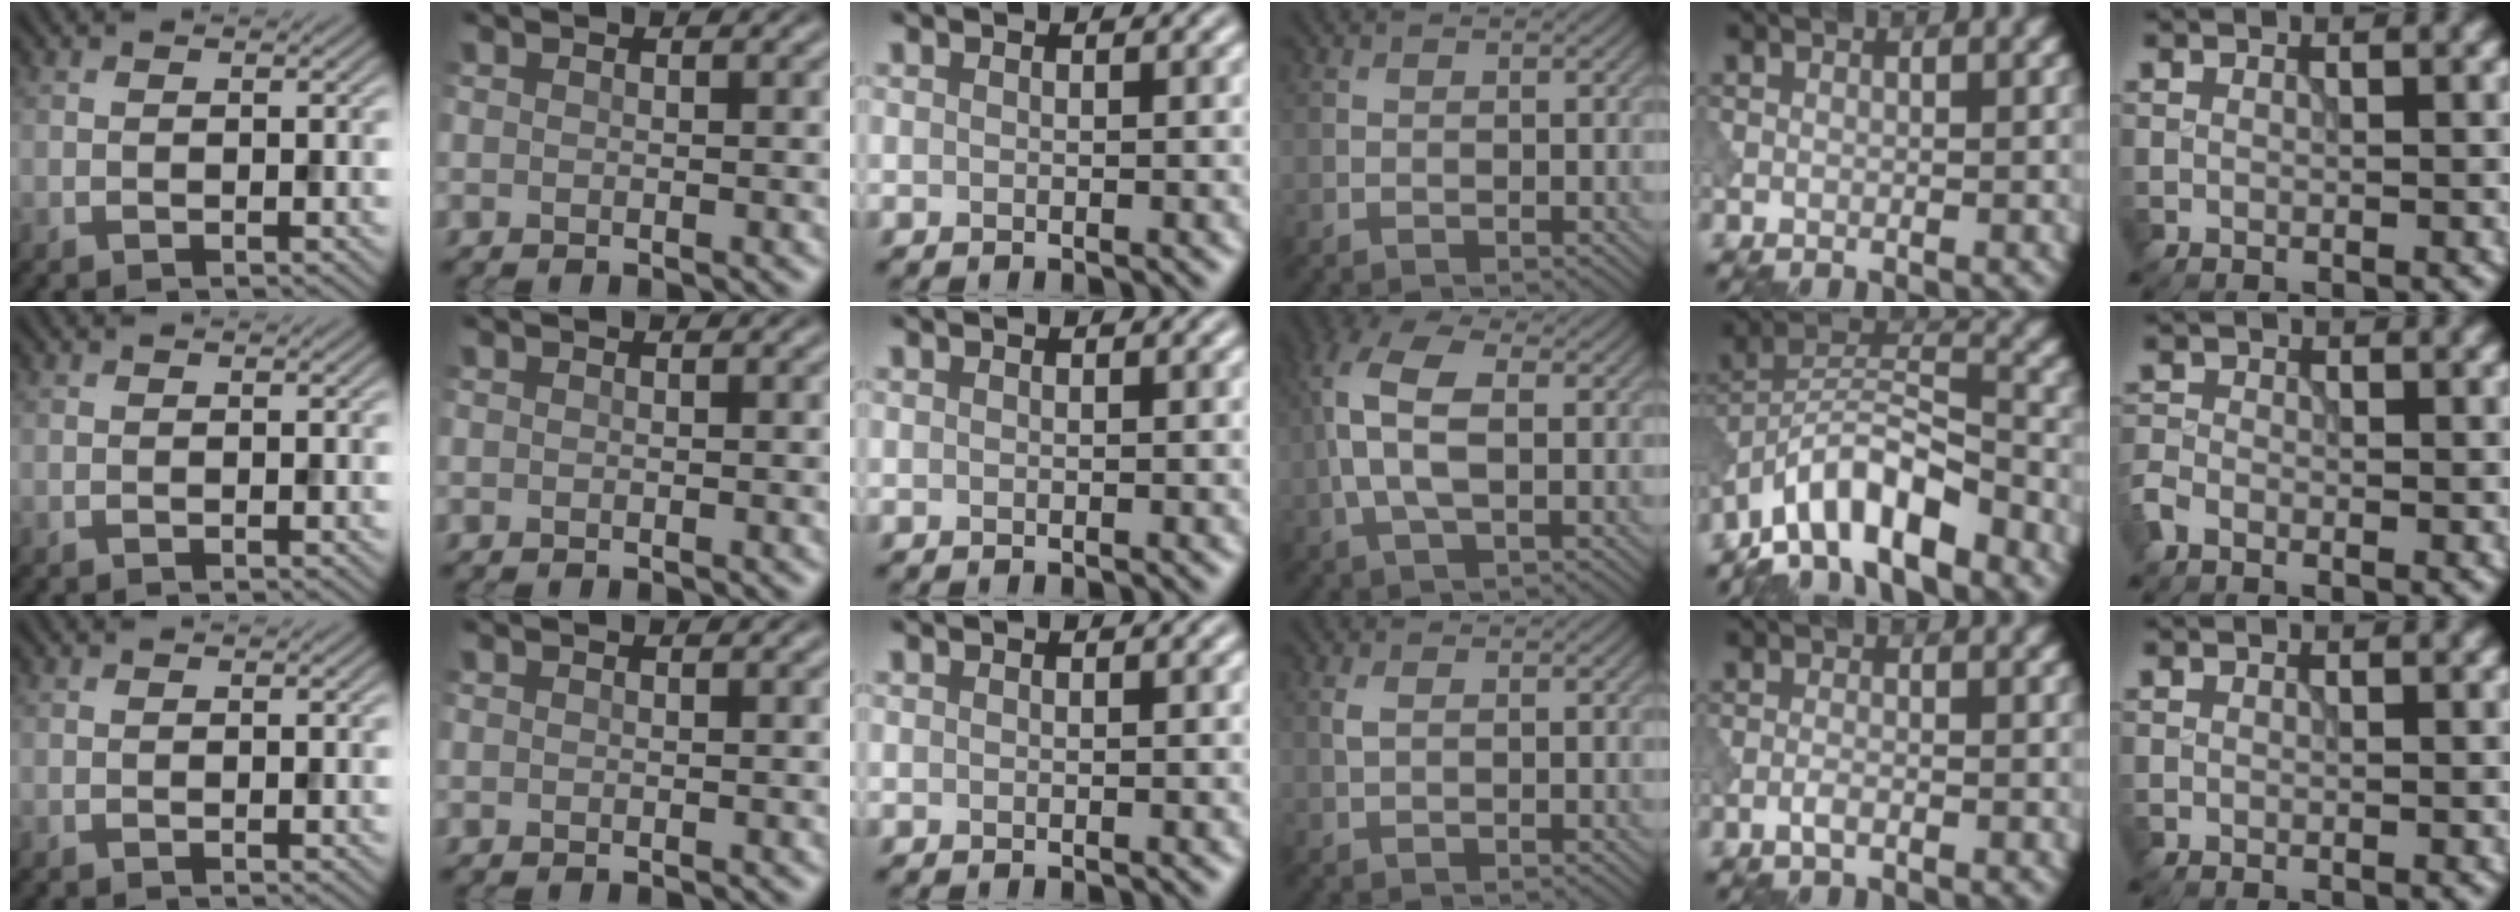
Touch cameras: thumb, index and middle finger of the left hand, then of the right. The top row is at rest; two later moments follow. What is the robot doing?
{"motion": "dispense", "object": "pipette"}